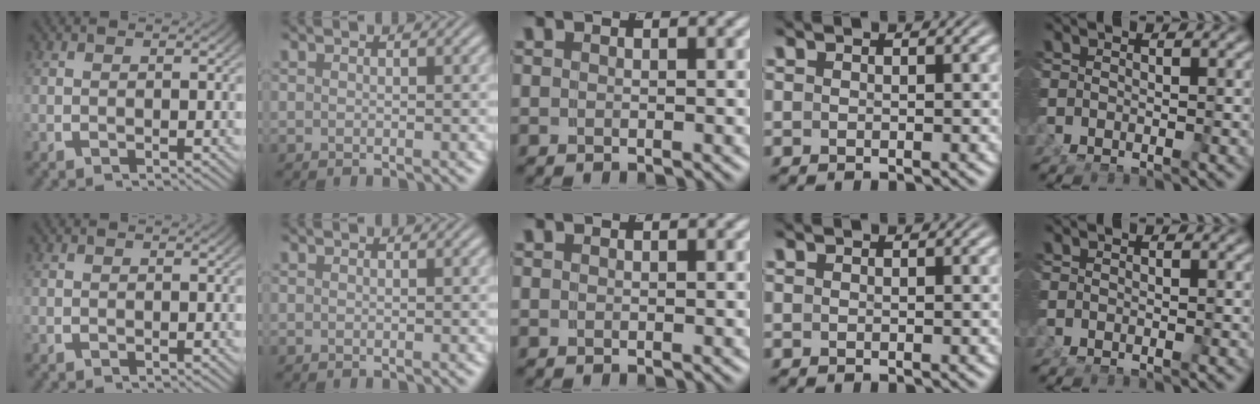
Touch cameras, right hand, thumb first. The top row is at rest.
{}